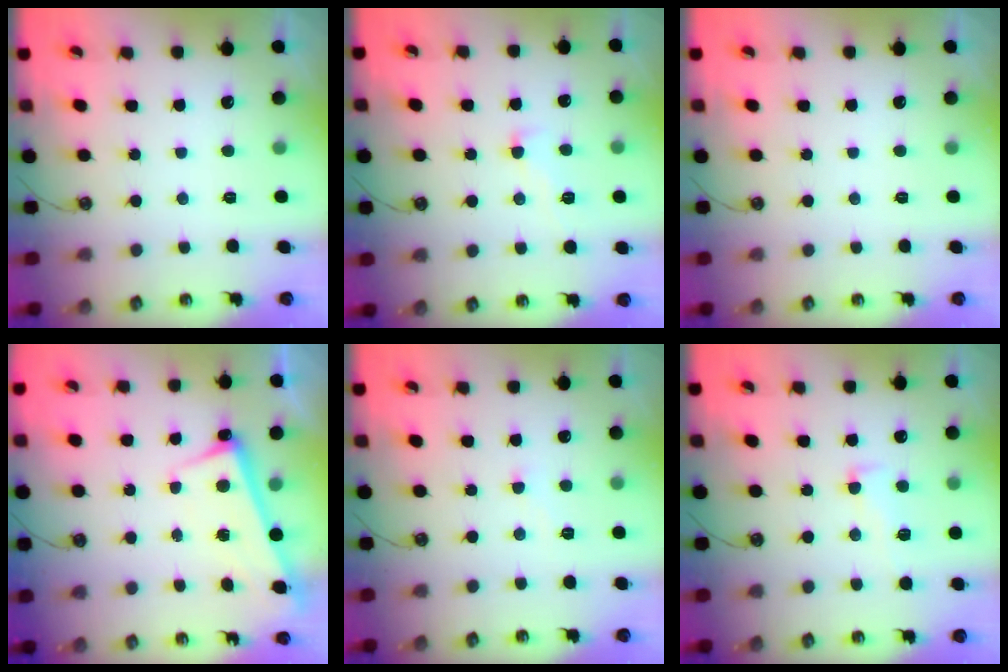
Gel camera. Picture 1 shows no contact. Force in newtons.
{"total": 1.0, "press": 0.7, "slide": 0.8}
{"total": 0.0}
{"total": 2.7, "press": 2.6, "slide": 0.6}
{"total": 3.4, "press": 3.4, "slide": 0.4}
{"total": 1.5, "press": 0.6, "slide": 1.4}